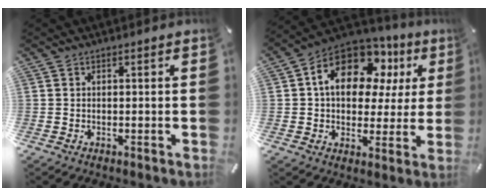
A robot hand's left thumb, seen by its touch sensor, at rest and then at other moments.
{"total": 15.9, "force": [6.4, 10.7, 9.9], "torque": [-0.164, -0.024, 0.114]}